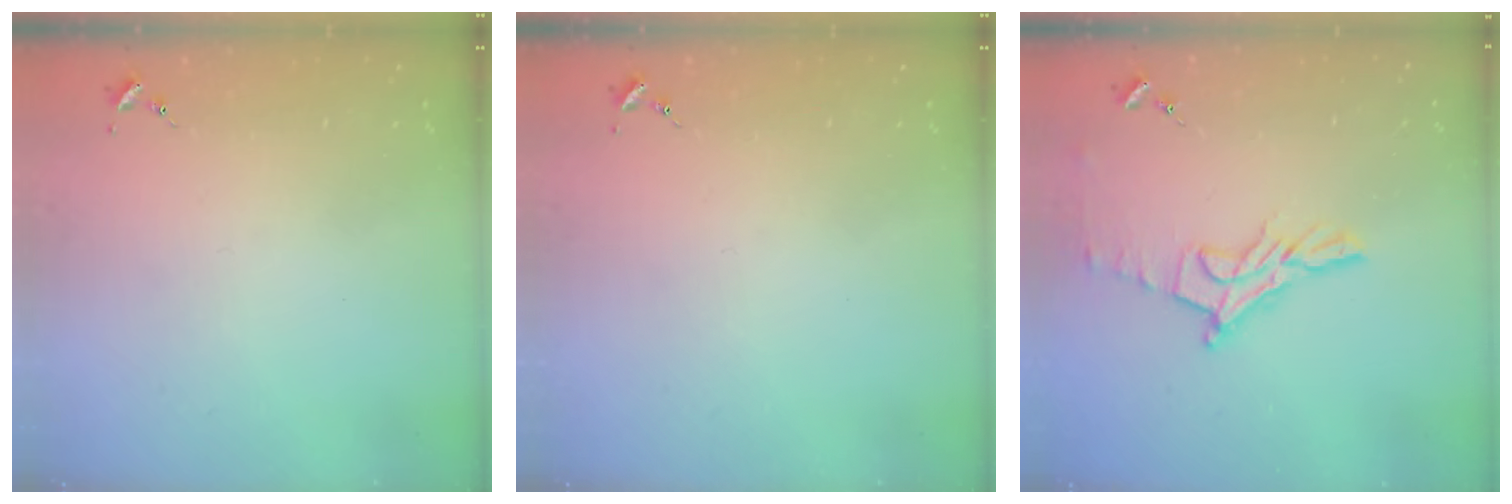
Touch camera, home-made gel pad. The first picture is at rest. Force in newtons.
{"total": 0.0}
{"total": 13.3, "press": 13.3, "slide": 1.0}